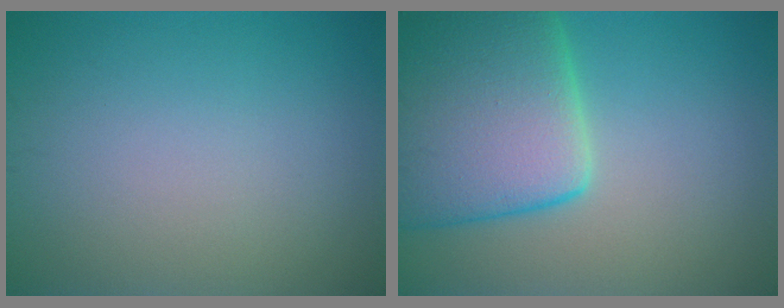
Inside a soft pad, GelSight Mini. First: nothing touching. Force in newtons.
{"total": 11.6, "press": 11.5, "slide": 1.0}